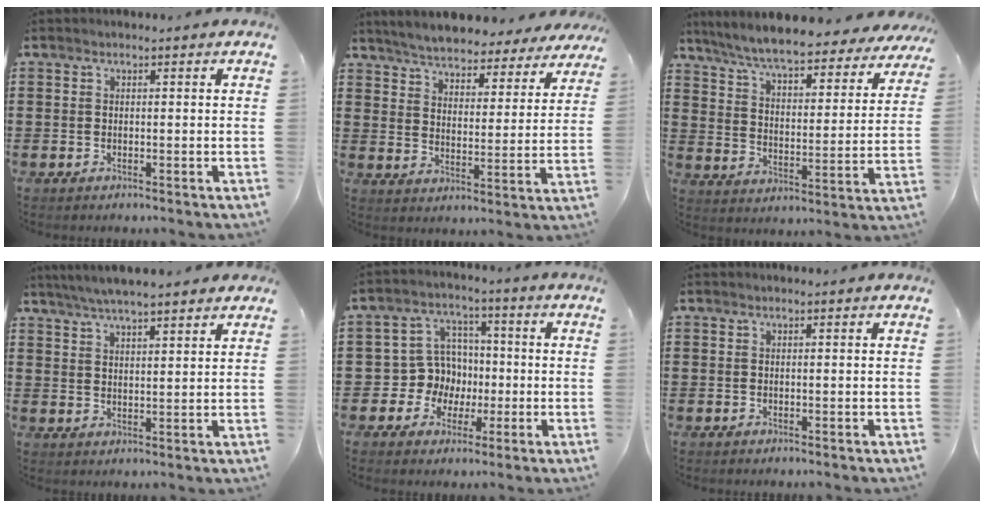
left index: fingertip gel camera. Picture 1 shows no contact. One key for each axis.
{"total": 5.4, "fx": 5.3, "fy": 0.0, "fz": 0.8, "tx": -0.044, "ty": -0.039, "tz": 0.090}
{"total": 7.2, "fx": 6.6, "fy": 0.2, "fz": 3.0, "tx": -0.087, "ty": -0.042, "tz": 0.111}
{"total": 4.6, "fx": 4.1, "fy": 0.2, "fz": 2.0, "tx": -0.049, "ty": -0.010, "tz": 0.073}
{"total": 8.0, "fx": -0.1, "fy": 7.8, "fz": 1.6, "tx": -0.070, "ty": 0.007, "tz": 0.004}
{"total": 0.0}